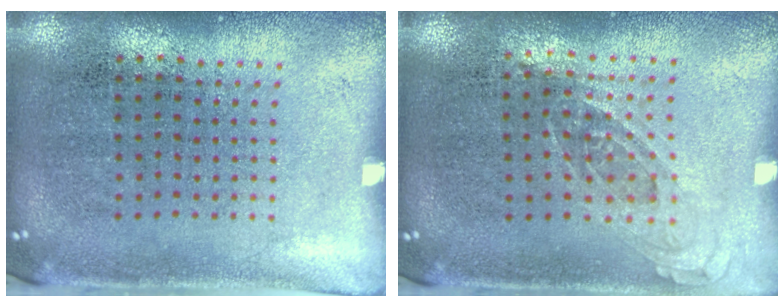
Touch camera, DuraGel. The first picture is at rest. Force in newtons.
{"total": 0.8, "press": 0.7, "slide": 0.3}